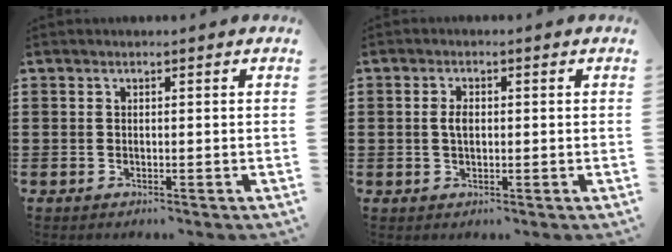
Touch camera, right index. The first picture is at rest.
{"total": 2.4, "force": [0.2, 1.2, 2.1], "torque": [-0.043, 0.006, 0.001]}